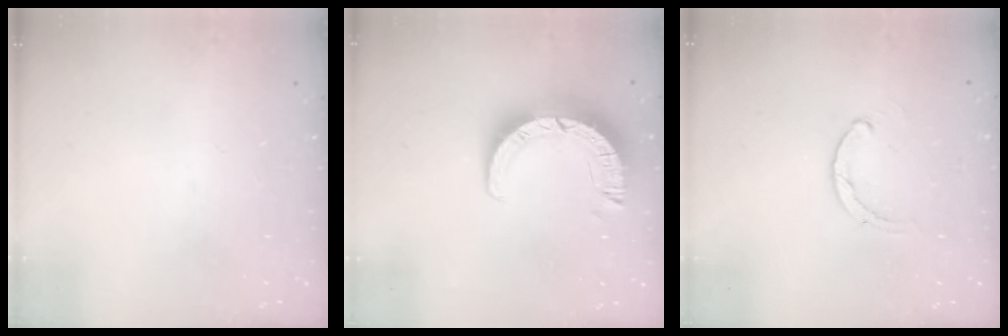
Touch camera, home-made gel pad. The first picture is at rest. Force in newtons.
{"total": 9.2, "press": 9.2, "slide": 1.2}
{"total": 1.1, "press": 1.0, "slide": 0.3}